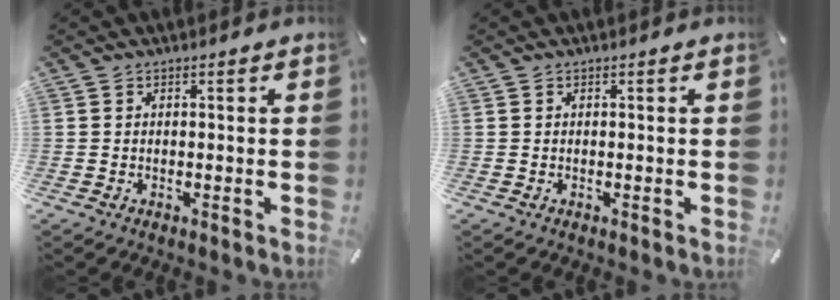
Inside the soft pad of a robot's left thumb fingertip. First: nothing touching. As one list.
[{"total": 0.0}]